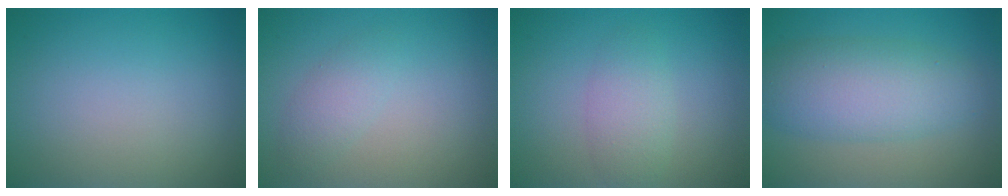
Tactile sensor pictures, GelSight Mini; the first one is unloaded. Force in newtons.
{"total": 1.8, "press": 1.8, "slide": 0.1}
{"total": 2.5, "press": 2.5, "slide": 0.2}
{"total": 6.2, "press": 6.2, "slide": 0.1}